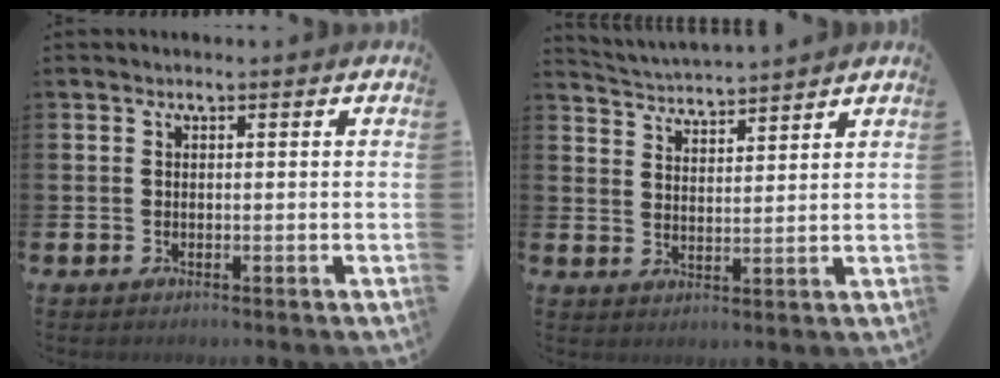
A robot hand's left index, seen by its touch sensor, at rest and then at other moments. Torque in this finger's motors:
{"motor_torque": [0.53, -0.80, 0.25, 0.10]}